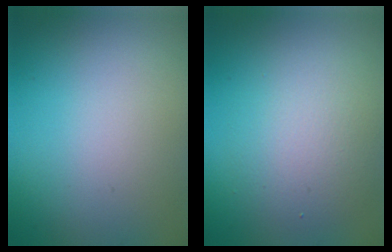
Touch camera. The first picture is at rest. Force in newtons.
{"total": 3.9, "press": 3.9, "slide": 0.2}